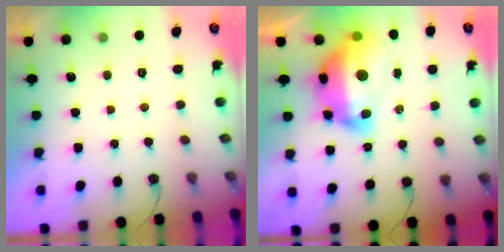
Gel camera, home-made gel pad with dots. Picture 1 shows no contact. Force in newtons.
{"total": 20.2, "press": 20.1, "slide": 2.3}